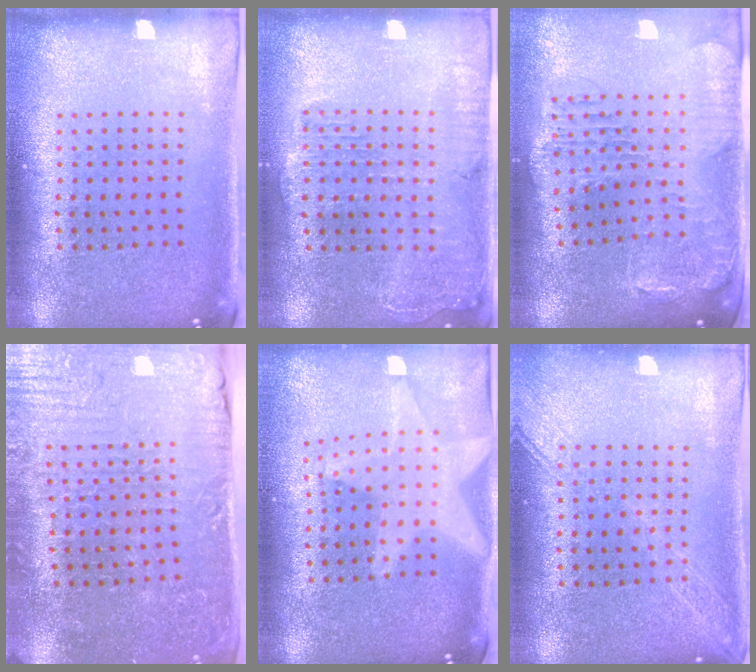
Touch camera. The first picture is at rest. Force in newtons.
{"total": 1.7, "press": 1.6, "slide": 0.5}
{"total": 1.7, "press": 1.6, "slide": 0.6}
{"total": 4.0, "press": 4.0, "slide": 0.3}
{"total": 2.2, "press": 1.8, "slide": 1.2}
{"total": 1.6, "press": 1.6, "slide": 0.4}